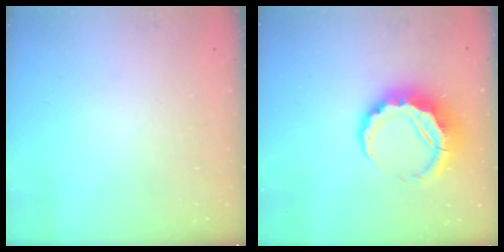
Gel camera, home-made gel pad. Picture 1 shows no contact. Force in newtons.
{"total": 8.8, "press": 8.6, "slide": 1.6}